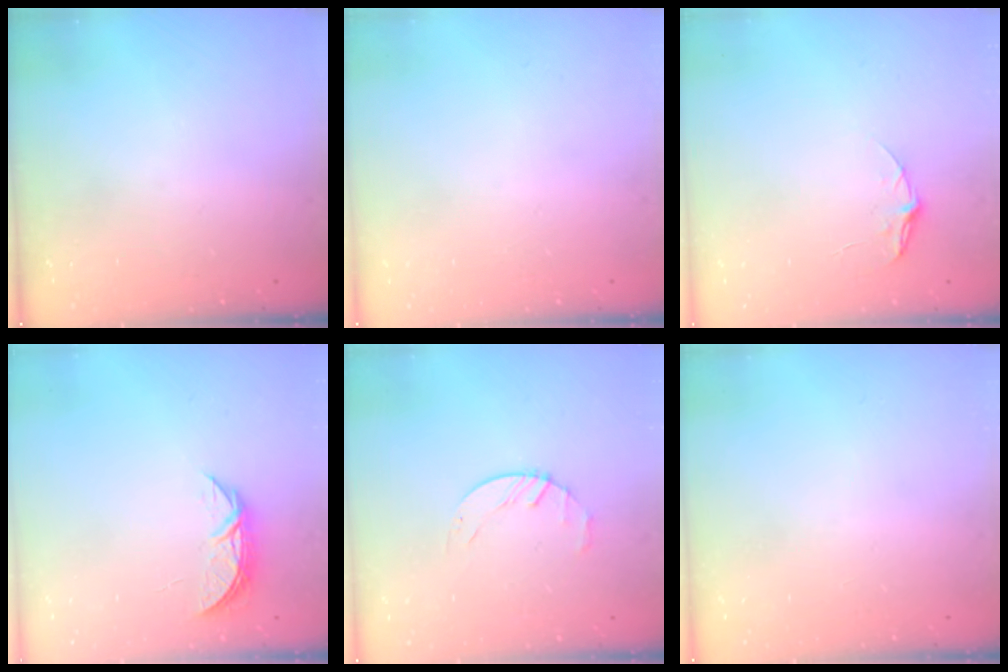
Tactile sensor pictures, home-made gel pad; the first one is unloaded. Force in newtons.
{"total": 0.0}
{"total": 5.3, "press": 5.2, "slide": 0.6}
{"total": 5.2, "press": 5.2, "slide": 0.6}
{"total": 2.7, "press": 2.6, "slide": 0.3}
{"total": 0.0}